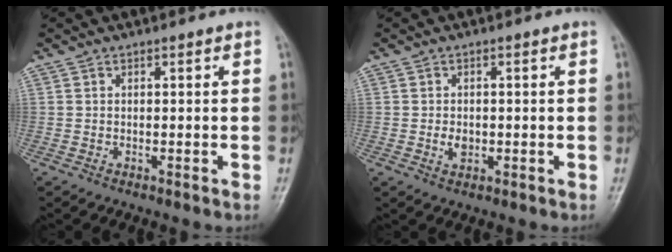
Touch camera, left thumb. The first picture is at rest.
{"total": 2.5, "force": [-0.4, 1.8, 1.7], "torque": [-0.024, 0.000, -0.005]}